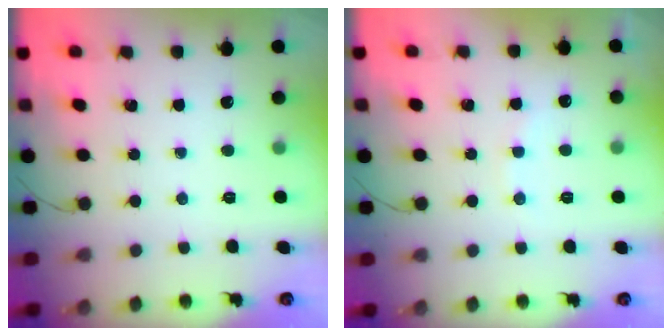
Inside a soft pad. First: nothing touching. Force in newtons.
{"total": 5.9, "press": 5.8, "slide": 1.1}